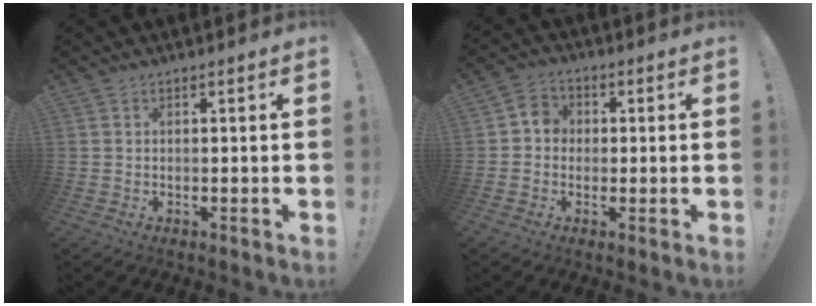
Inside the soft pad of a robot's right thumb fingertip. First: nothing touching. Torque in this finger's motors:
{"motor_torque": [-0.01, 0.12, 0.36, -0.06, 0.11]}